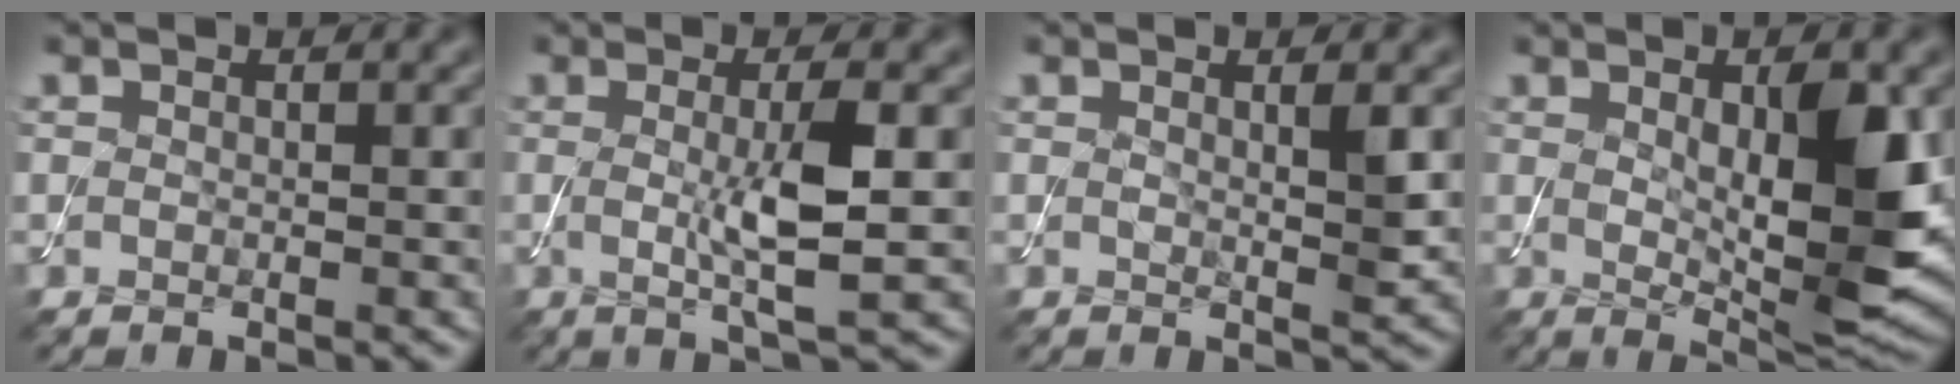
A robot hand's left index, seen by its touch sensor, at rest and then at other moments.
{"total": 4.7, "force": [0.0, 0.7, 4.6], "torque": [-0.085, -0.009, 0.003]}
{"total": 1.7, "force": [0.5, 0.2, 1.6], "torque": [-0.024, -0.007, 0.007]}
{"total": 8.1, "force": [0.7, 2.2, 7.8], "torque": [-0.120, -0.013, 0.018]}